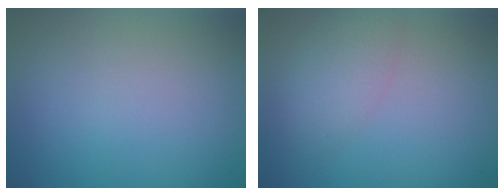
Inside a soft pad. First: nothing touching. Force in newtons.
{"total": 2.9, "press": 2.9, "slide": 0.1}